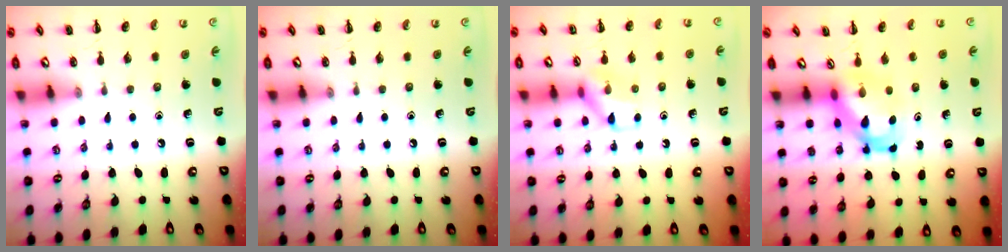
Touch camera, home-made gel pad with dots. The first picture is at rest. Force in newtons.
{"total": 0.0}
{"total": 9.8, "press": 9.8, "slide": 0.8}
{"total": 5.4, "press": 5.2, "slide": 1.3}